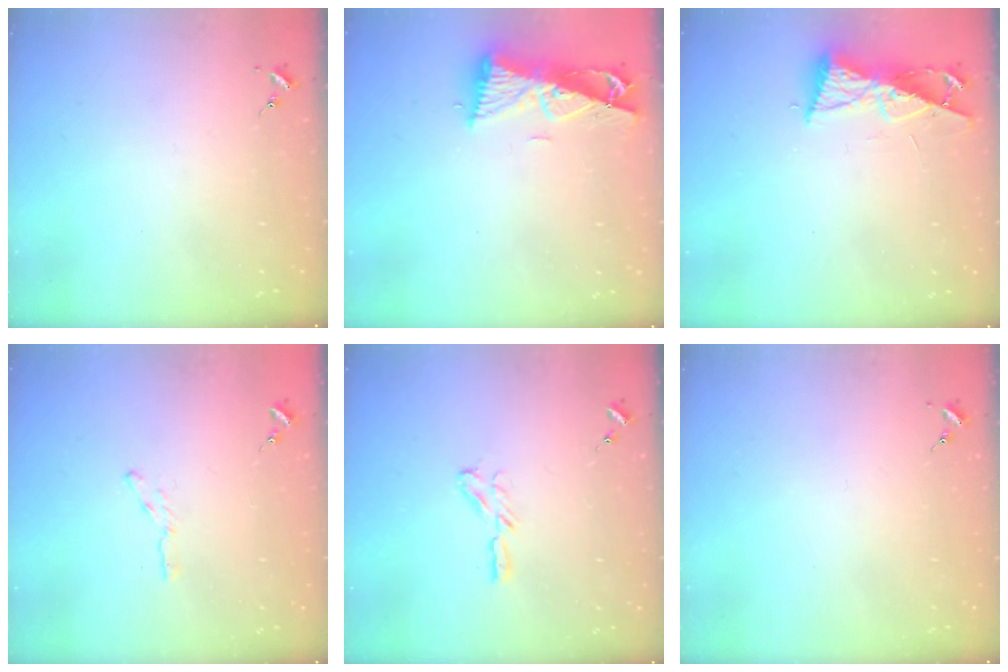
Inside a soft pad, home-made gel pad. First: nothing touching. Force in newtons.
{"total": 9.5, "press": 9.5, "slide": 0.9}
{"total": 8.7, "press": 8.7, "slide": 0.8}
{"total": 3.4, "press": 3.4, "slide": 0.3}
{"total": 5.9, "press": 5.9, "slide": 0.5}
{"total": 0.0}